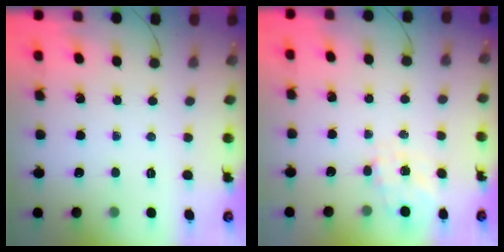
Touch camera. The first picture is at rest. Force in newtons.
{"total": 3.0, "press": 2.9, "slide": 1.0}